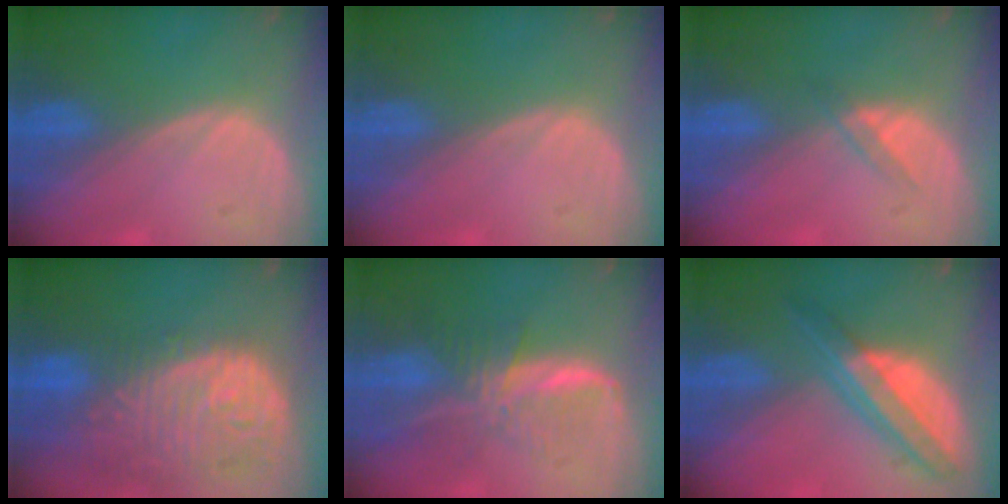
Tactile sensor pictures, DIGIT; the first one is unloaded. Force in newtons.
{"total": 0.0}
{"total": 1.9, "press": 1.7, "slide": 1.0}
{"total": 13.8, "press": 11.5, "slide": 7.7}
{"total": 8.1, "press": 6.8, "slide": 4.4}
{"total": 7.6, "press": 6.4, "slide": 4.1}